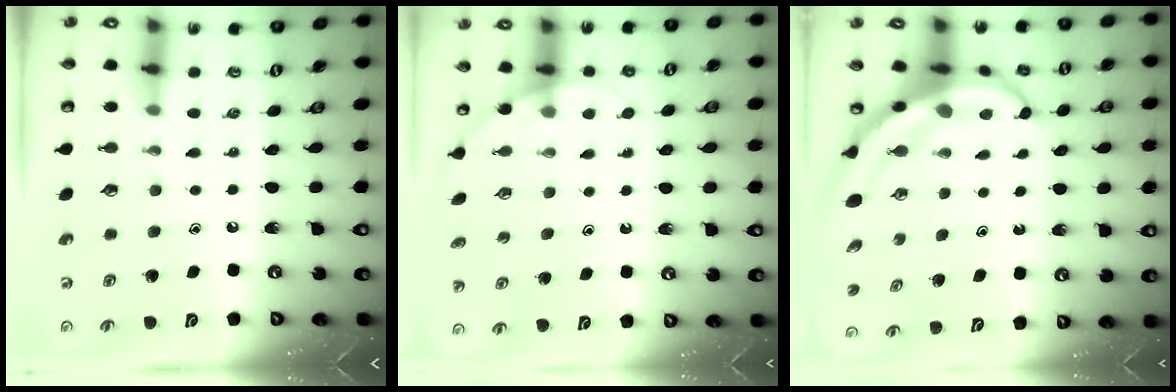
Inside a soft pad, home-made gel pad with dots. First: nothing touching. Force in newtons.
{"total": 2.8, "press": 2.8, "slide": 0.1}
{"total": 7.4, "press": 7.2, "slide": 1.7}